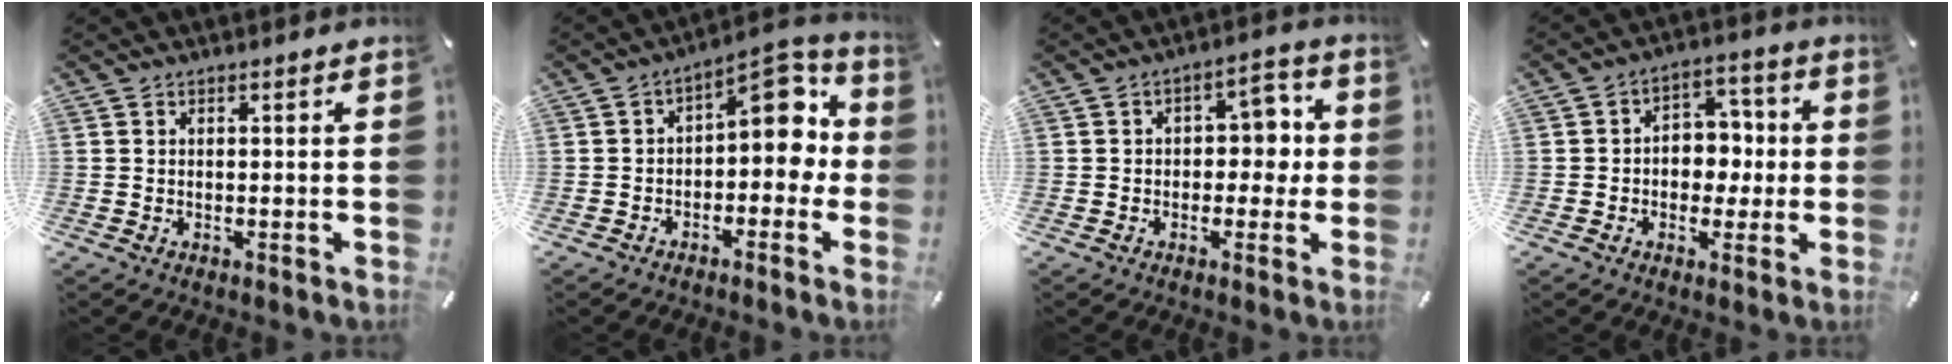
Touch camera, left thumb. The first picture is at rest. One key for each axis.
{"total": 10.5, "fx": 2.9, "fy": 6.1, "fz": 8.1, "tx": -0.091, "ty": -0.030, "tz": 0.046}
{"total": 7.2, "fx": -0.1, "fy": 5.0, "fz": 5.2, "tx": -0.061, "ty": 0.006, "tz": -0.011}
{"total": 7.2, "fx": -1.3, "fy": 6.3, "fz": 3.3, "tx": -0.038, "ty": 0.011, "tz": -0.027}